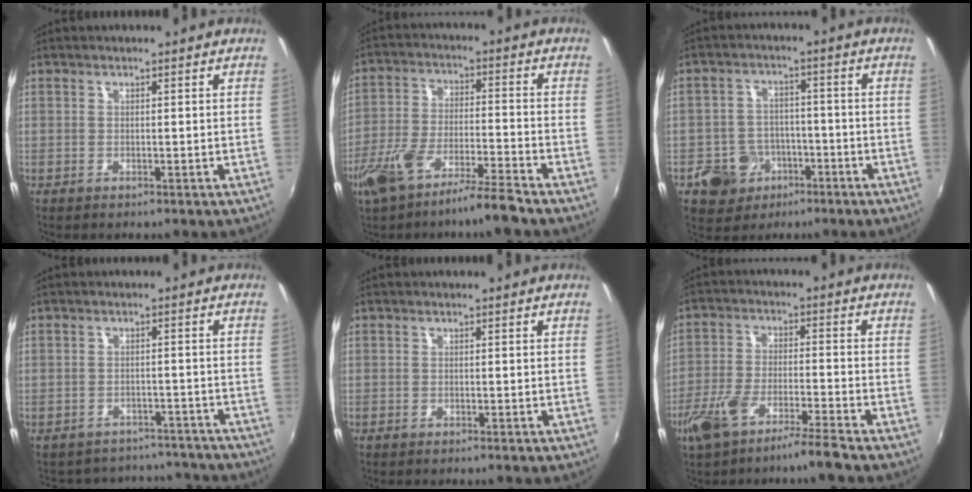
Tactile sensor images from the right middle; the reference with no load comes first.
{"total": 11.2, "force": [-8.5, 0.9, 7.3], "torque": [-0.157, -0.016, -0.153]}
{"total": 8.5, "force": [-4.3, 7.0, 1.9], "torque": [-0.058, 0.020, -0.059]}
{"total": 11.9, "force": [-10.4, 5.3, 2.0], "torque": [-0.050, 0.034, -0.123]}
{"total": 0.5, "force": [-0.5, 0.2, 0.1], "torque": [-0.003, -0.002, -0.011]}
{"total": 9.1, "force": [-6.6, 0.7, 6.2], "torque": [-0.141, -0.011, -0.124]}